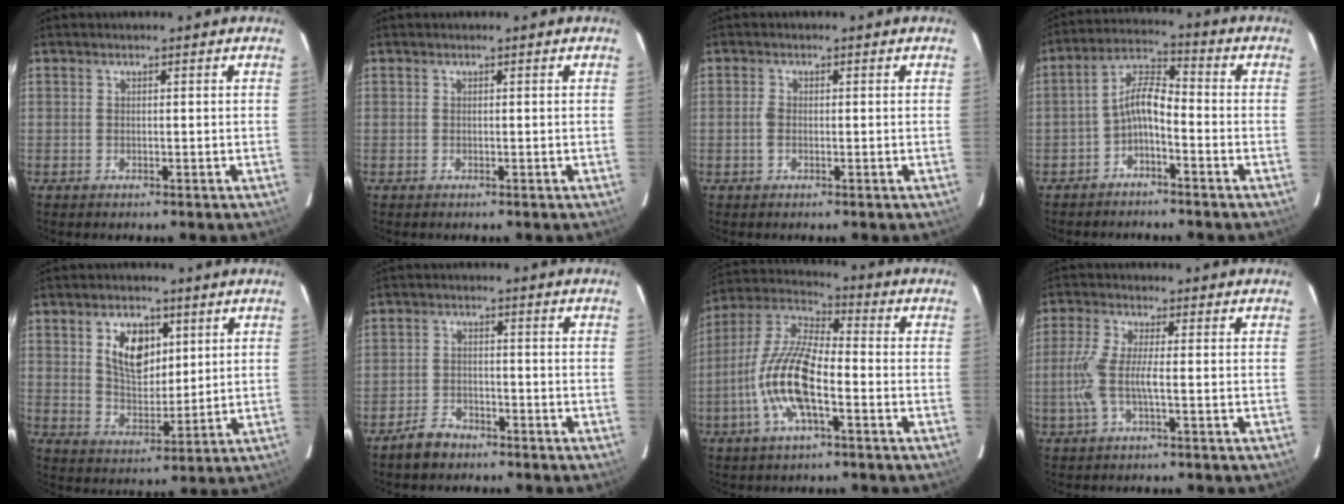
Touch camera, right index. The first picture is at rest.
{"total": 0.0}
{"total": 1.5, "force": [-0.3, 0.9, 1.2], "torque": [-0.028, 0.002, -0.008]}
{"total": 5.3, "force": [-3.0, 1.6, 4.1], "torque": [-0.094, 0.018, -0.058]}
{"total": 9.5, "force": [3.6, 5.9, 6.6], "torque": [-0.114, 0.007, 0.072]}
{"total": 4.9, "force": [-3.8, 2.7, 1.5], "torque": [-0.046, 0.010, -0.063]}
{"total": 14.4, "force": [-4.5, 4.6, 12.9], "torque": [-0.268, 0.000, -0.094]}
{"total": 6.9, "force": [-1.4, 1.0, 6.7], "torque": [-0.151, -0.002, -0.027]}